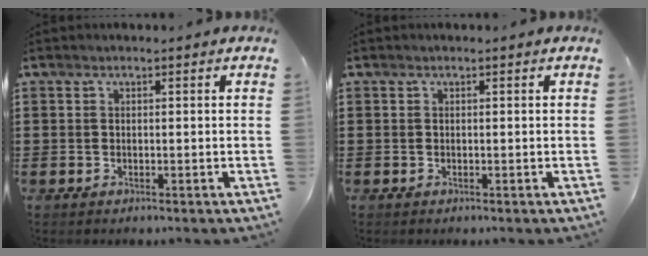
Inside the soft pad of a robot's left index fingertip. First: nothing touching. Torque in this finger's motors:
{"motor_torque": [0.00, 0.00, 0.00, 0.00]}